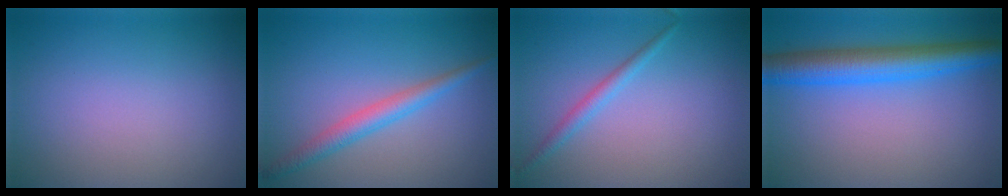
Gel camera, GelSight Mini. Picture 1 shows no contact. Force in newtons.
{"total": 2.6, "press": 2.6, "slide": 0.0}
{"total": 1.4, "press": 1.4, "slide": 0.1}
{"total": 6.2, "press": 6.2, "slide": 0.2}